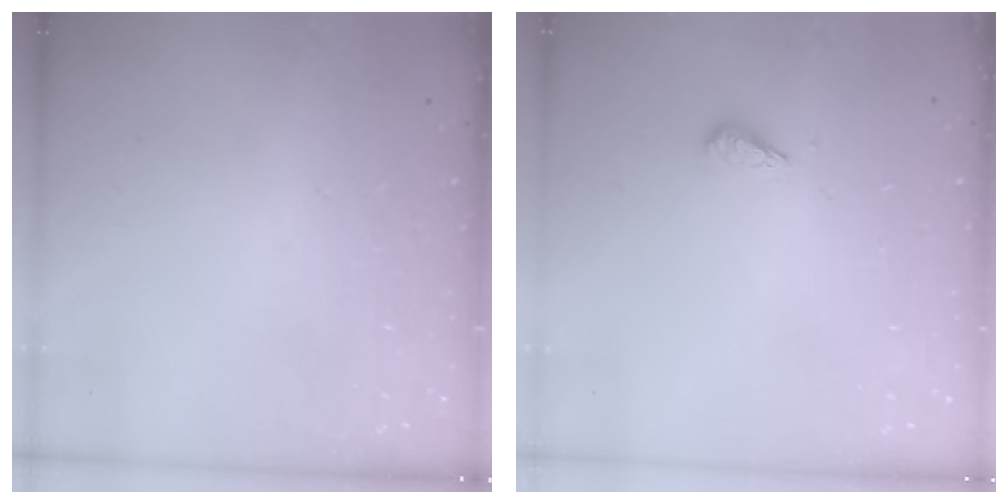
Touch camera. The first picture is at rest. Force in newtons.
{"total": 3.0, "press": 2.9, "slide": 0.6}